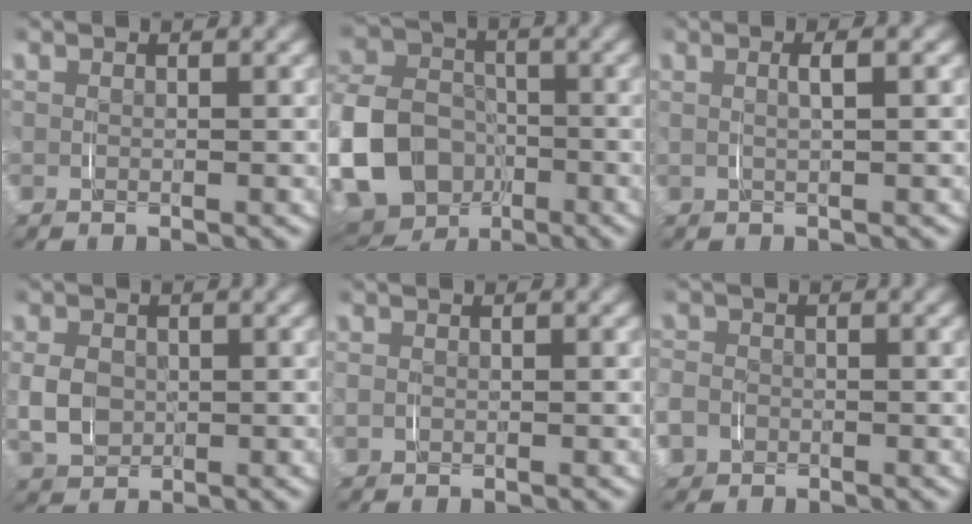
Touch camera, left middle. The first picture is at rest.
{"total": 11.0, "force": [-3.6, 9.3, 4.6], "torque": [-0.123, -0.040, -0.057]}
{"total": 1.5, "force": [0.4, 0.1, 1.5], "torque": [-0.030, 0.005, 0.008]}
{"total": 3.7, "force": [0.1, 3.1, 2.1], "torque": [-0.052, -0.004, 0.006]}
{"total": 1.2, "force": [-0.1, 1.2, 0.3], "torque": [-0.016, 0.000, -0.005]}
{"total": 4.4, "force": [-1.4, 4.1, 1.0], "torque": [-0.045, -0.017, -0.027]}